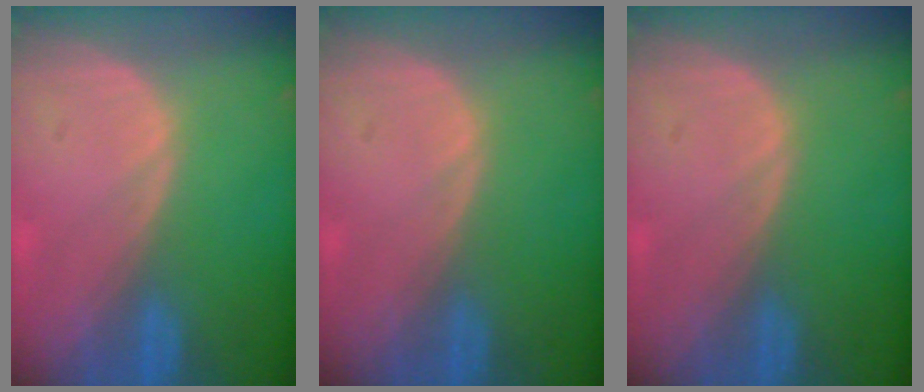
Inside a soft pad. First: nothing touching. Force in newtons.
{"total": 0.0}
{"total": 0.0}